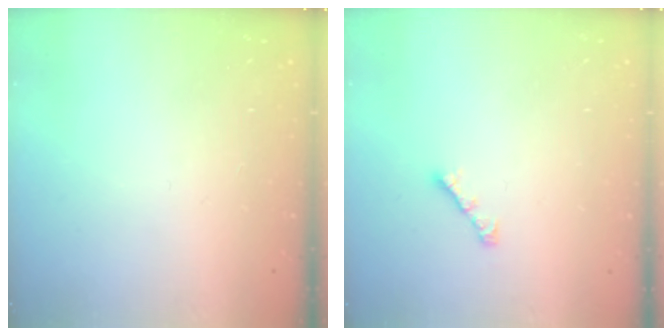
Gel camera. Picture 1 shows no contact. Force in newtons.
{"total": 3.0, "press": 2.9, "slide": 0.7}